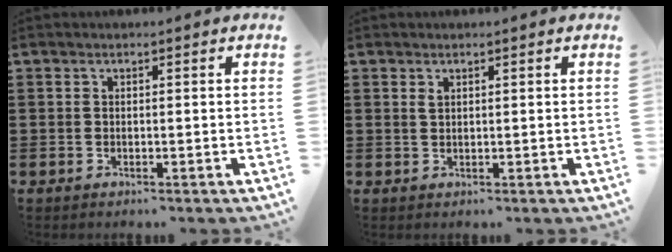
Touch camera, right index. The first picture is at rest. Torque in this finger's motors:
{"motor_torque": [1.19, 0.95, 0.10, 0.03]}